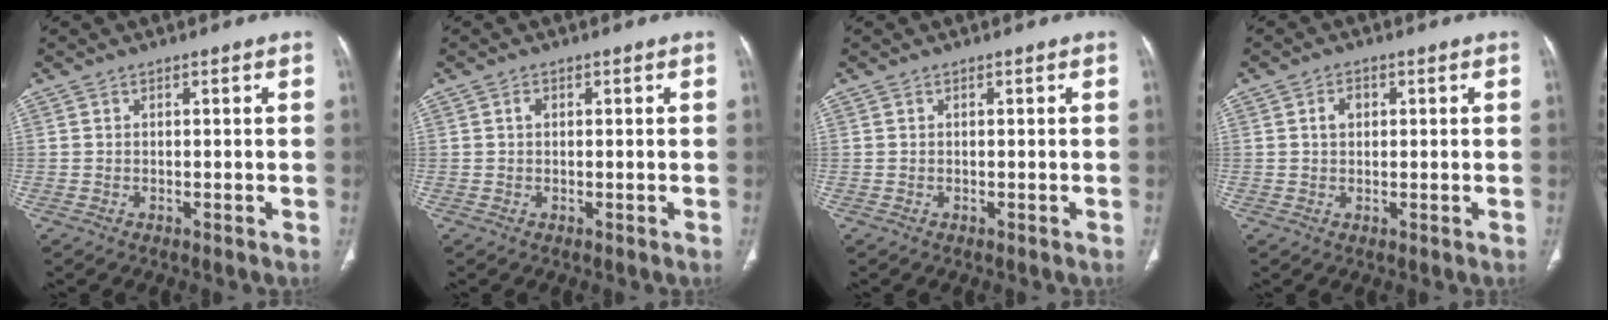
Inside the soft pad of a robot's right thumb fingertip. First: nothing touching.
{"total": 0.9, "force": [0.2, 0.7, 0.6], "torque": [-0.010, 0.002, 0.003]}
{"total": 0.0}
{"total": 2.5, "force": [0.6, 1.9, 1.6], "torque": [-0.020, 0.007, 0.009]}